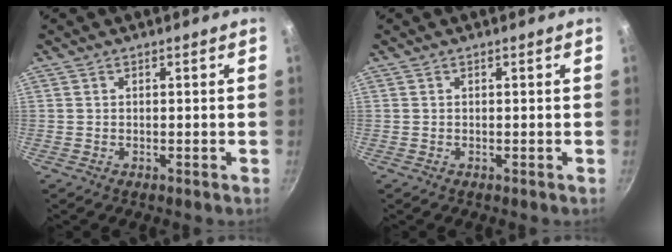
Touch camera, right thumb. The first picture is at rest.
{"total": 0.0}